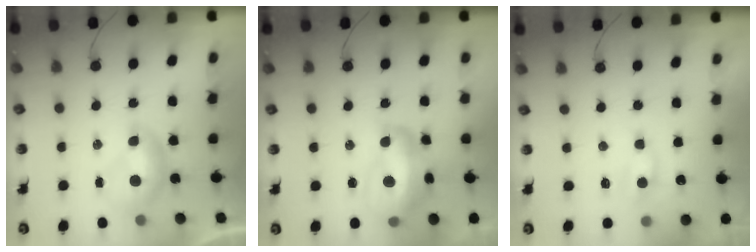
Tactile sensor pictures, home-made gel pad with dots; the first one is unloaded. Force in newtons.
{"total": 9.0, "press": 8.9, "slide": 1.0}
{"total": 0.7, "press": 0.5, "slide": 0.5}